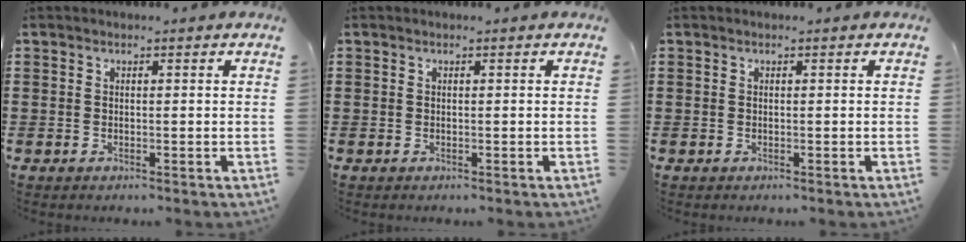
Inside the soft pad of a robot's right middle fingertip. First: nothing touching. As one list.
[{"total": 0.0}, {"total": 0.0}]